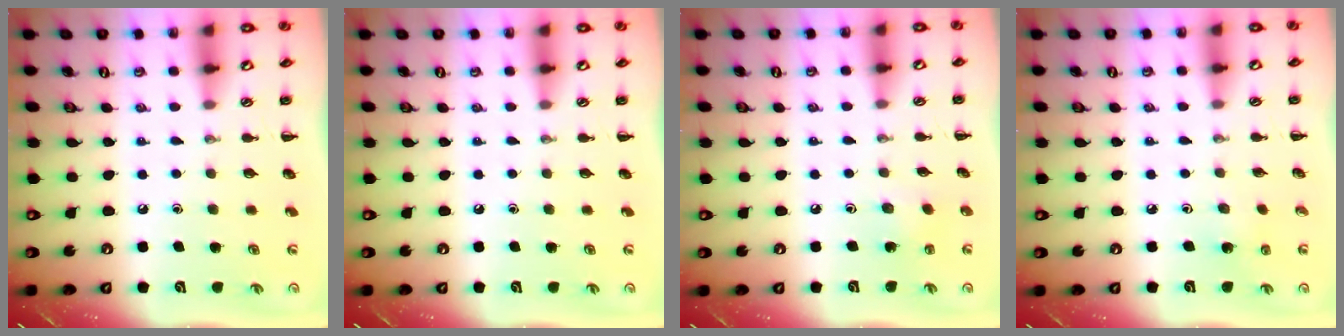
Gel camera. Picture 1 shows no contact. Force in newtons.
{"total": 0.0}
{"total": 2.2, "press": 2.0, "slide": 0.7}
{"total": 1.9, "press": 1.9, "slide": 0.4}